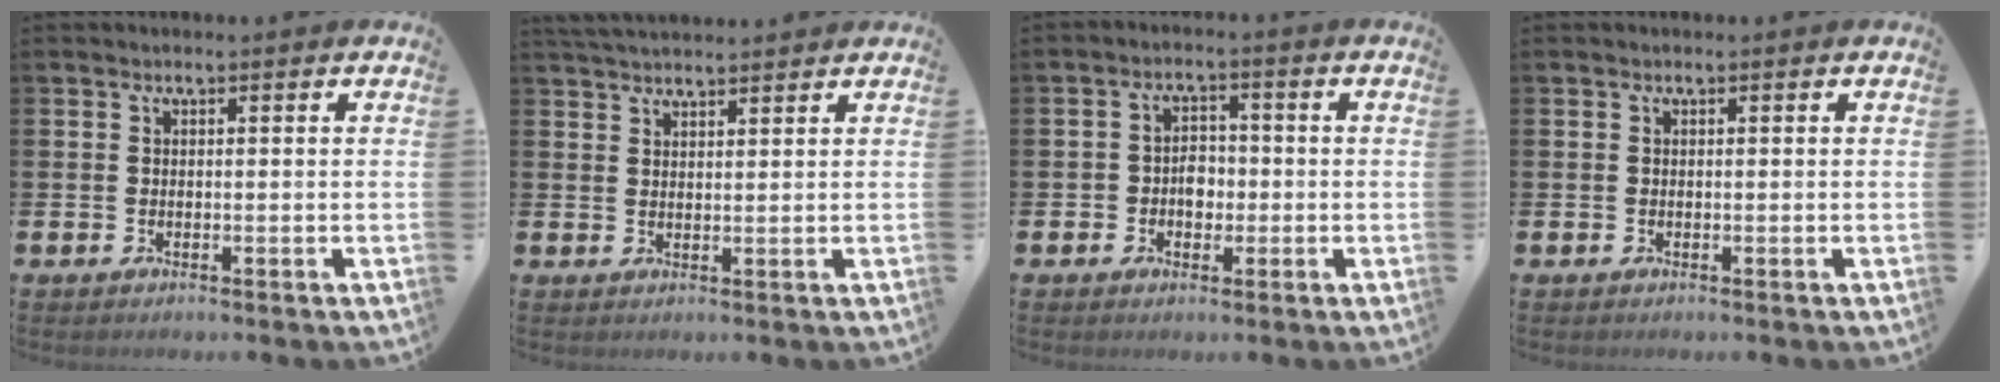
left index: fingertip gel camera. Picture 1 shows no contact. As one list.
[{"total": 2.9, "force": [2.8, 0.2, 0.5], "torque": [-0.017, -0.010, 0.053]}, {"total": 3.2, "force": [-0.7, 2.5, 1.8], "torque": [-0.017, 0.000, -0.022]}, {"total": 0.0}]